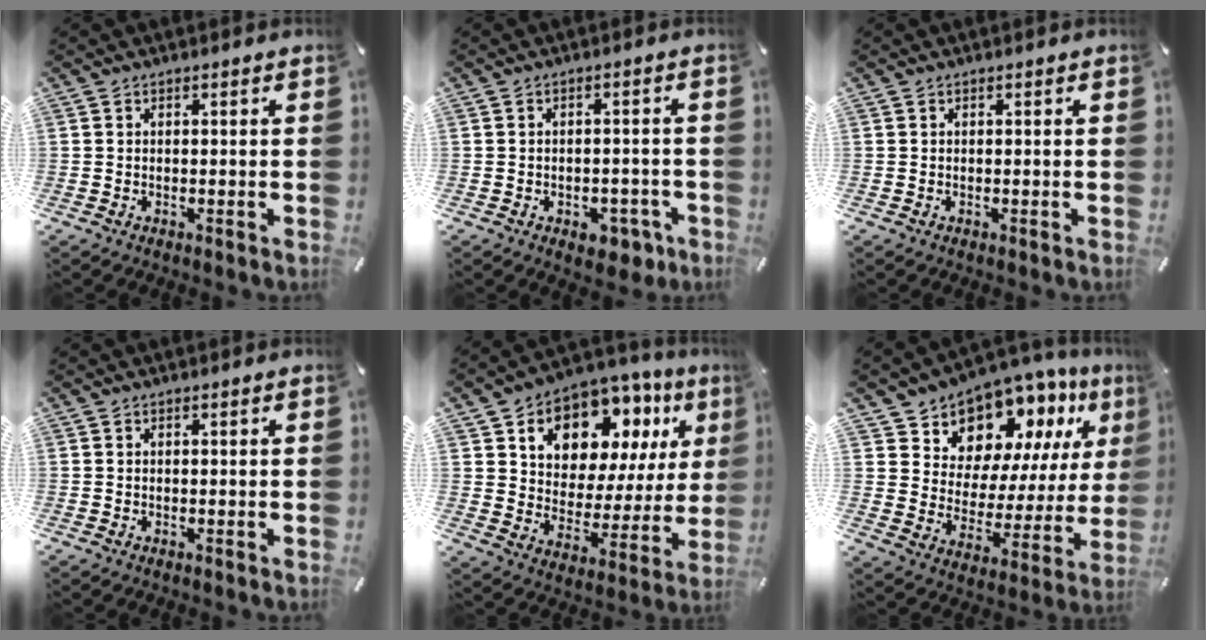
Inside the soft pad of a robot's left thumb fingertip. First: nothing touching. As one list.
[{"total": 6.2, "force": [-2.8, 3.9, 3.8], "torque": [-0.046, 0.018, -0.045]}, {"total": 0.0}, {"total": 0.0}, {"total": 12.3, "force": [7.9, 8.3, 4.4], "torque": [-0.073, -0.070, 0.141]}, {"total": 12.2, "force": [10.1, 6.8, 1.0], "torque": [-0.025, -0.112, 0.182]}]